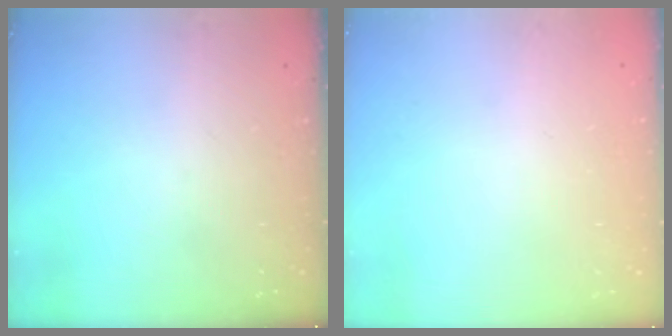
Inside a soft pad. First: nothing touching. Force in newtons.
{"total": 0.0}